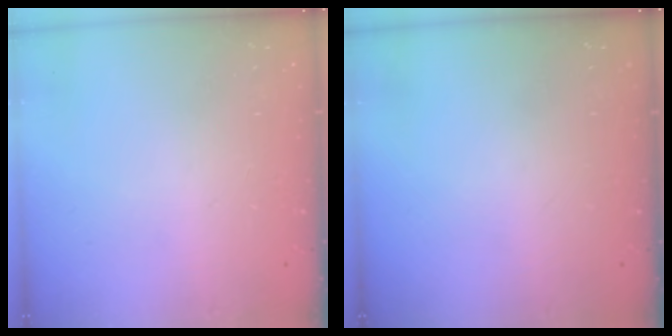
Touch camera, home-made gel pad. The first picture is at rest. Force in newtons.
{"total": 0.0}